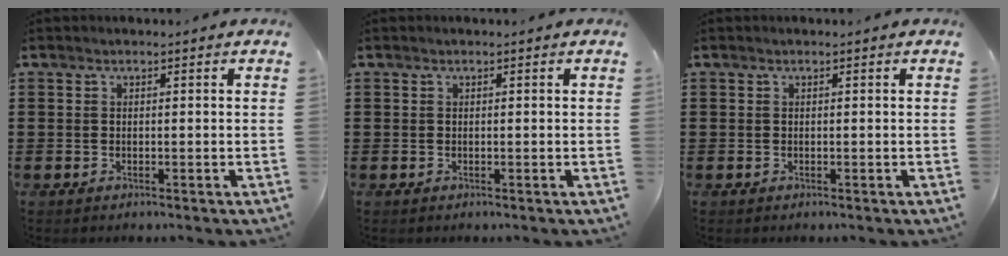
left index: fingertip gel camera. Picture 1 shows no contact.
{"total": 0.0}
{"total": 0.0}